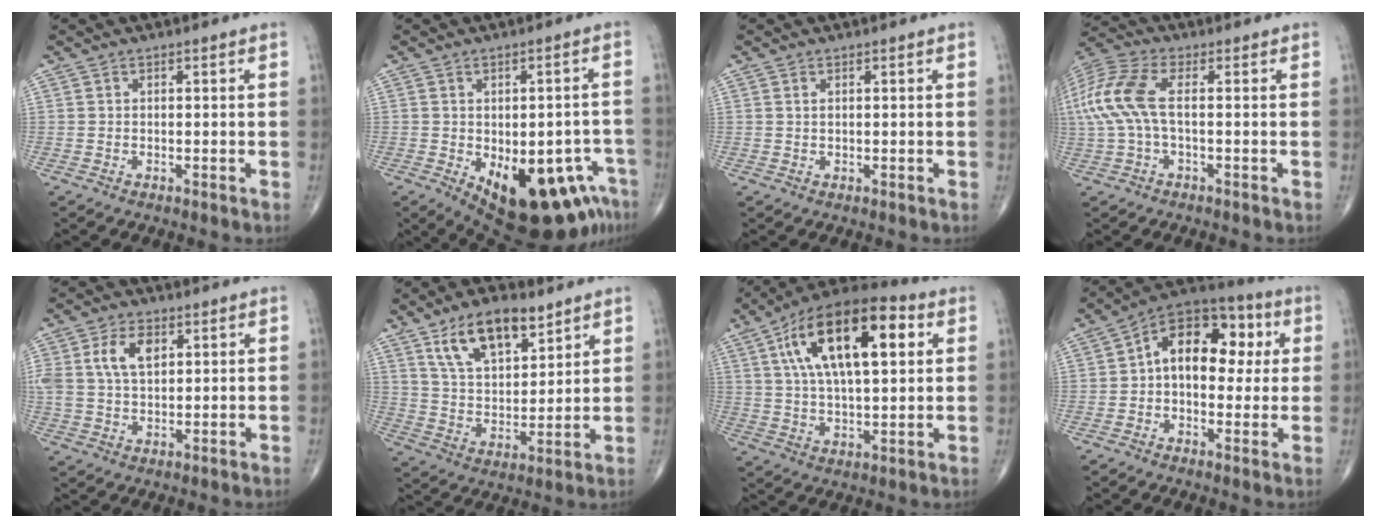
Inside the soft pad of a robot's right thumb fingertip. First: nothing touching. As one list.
[{"total": 18.6, "force": [-8.6, 8.4, 14.2], "torque": [-0.128, 0.017, -0.099]}, {"total": 0.7, "force": [0.4, 0.2, 0.5], "torque": [-0.012, 0.002, 0.008]}, {"total": 11.3, "force": [0.5, 4.9, 10.2], "torque": [-0.257, 0.025, 0.006]}, {"total": 7.7, "force": [2.6, 4.5, 5.7], "torque": [-0.110, -0.002, 0.051]}, {"total": 14.1, "force": [8.5, 6.6, 9.2], "torque": [-0.133, -0.039, 0.158]}, {"total": 21.4, "force": [6.7, 9.2, 18.1], "torque": [-0.300, 0.009, 0.104]}, {"total": 15.7, "force": [2.4, 10.0, 11.8], "torque": [-0.135, 0.032, 0.025]}]